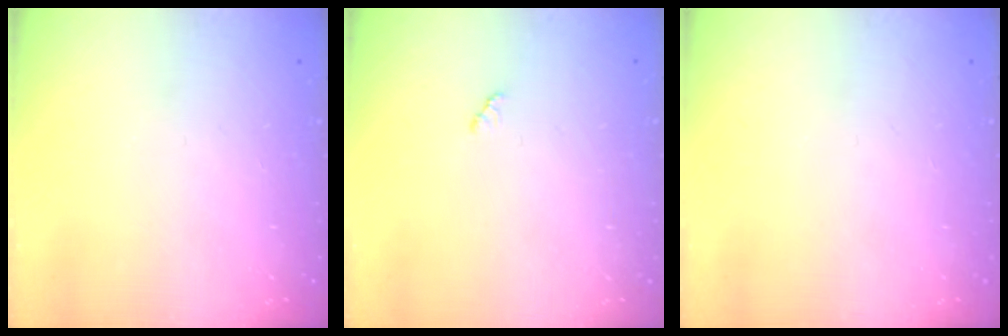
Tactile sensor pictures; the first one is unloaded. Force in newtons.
{"total": 2.1, "press": 2.1, "slide": 0.3}
{"total": 0.0}